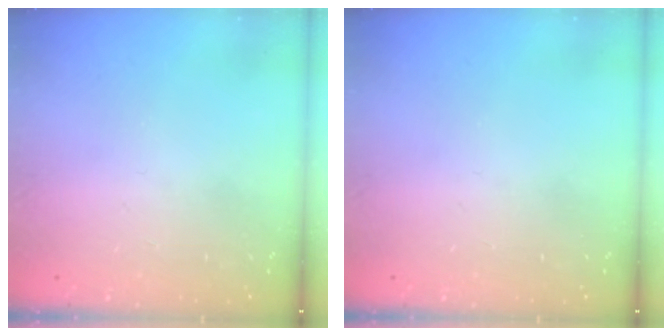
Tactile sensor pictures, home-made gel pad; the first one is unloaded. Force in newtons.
{"total": 0.0}